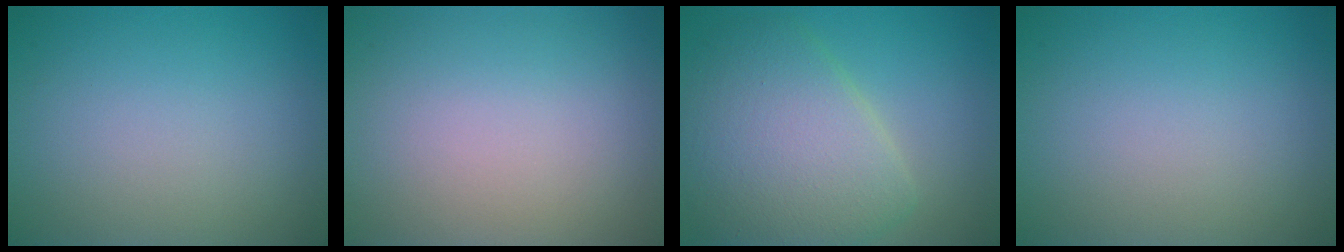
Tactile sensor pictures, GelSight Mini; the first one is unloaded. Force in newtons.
{"total": 0.5, "press": 0.5, "slide": 0.0}
{"total": 7.7, "press": 7.7, "slide": 0.4}
{"total": 0.0}